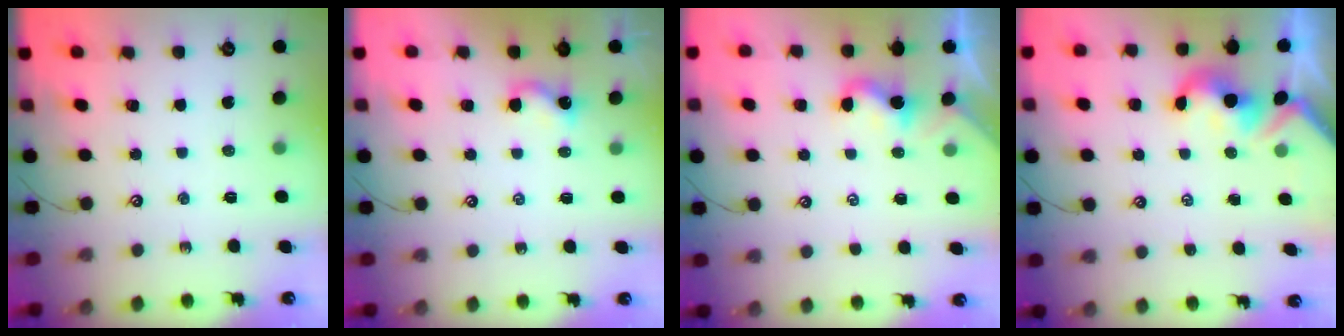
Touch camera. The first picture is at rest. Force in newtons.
{"total": 2.6, "press": 2.5, "slide": 0.5}
{"total": 1.8, "press": 1.8, "slide": 0.3}
{"total": 2.2, "press": 2.1, "slide": 0.6}